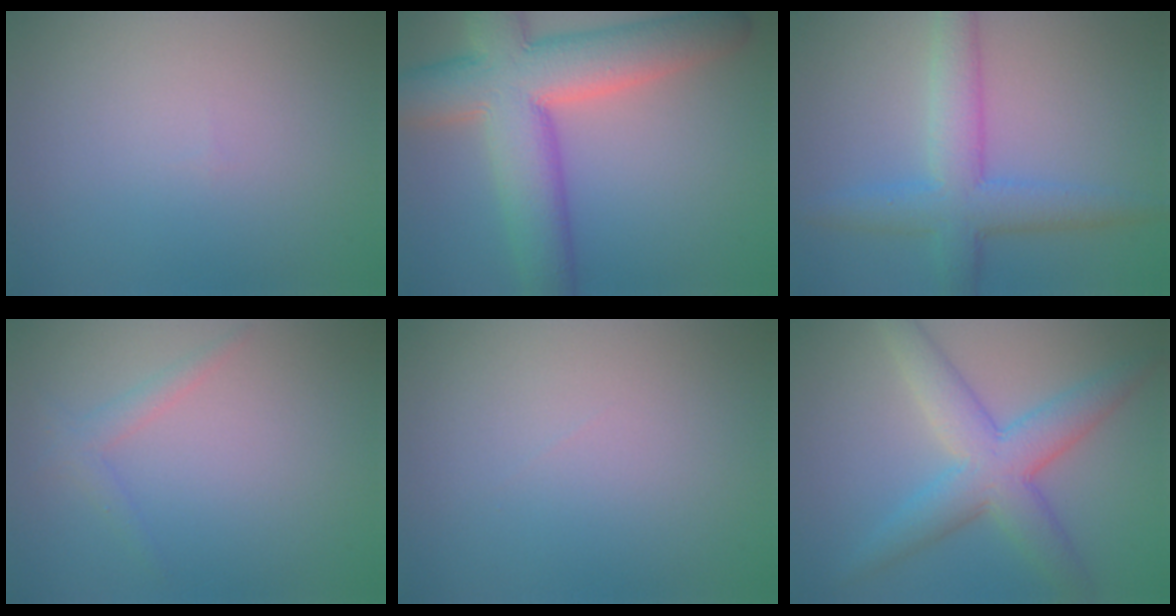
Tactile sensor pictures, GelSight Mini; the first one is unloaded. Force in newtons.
{"total": 11.3, "press": 11.3, "slide": 0.9}
{"total": 5.5, "press": 5.5, "slide": 0.1}
{"total": 1.4, "press": 1.4, "slide": 0.1}
{"total": 0.0}
{"total": 6.0, "press": 6.0, "slide": 0.2}